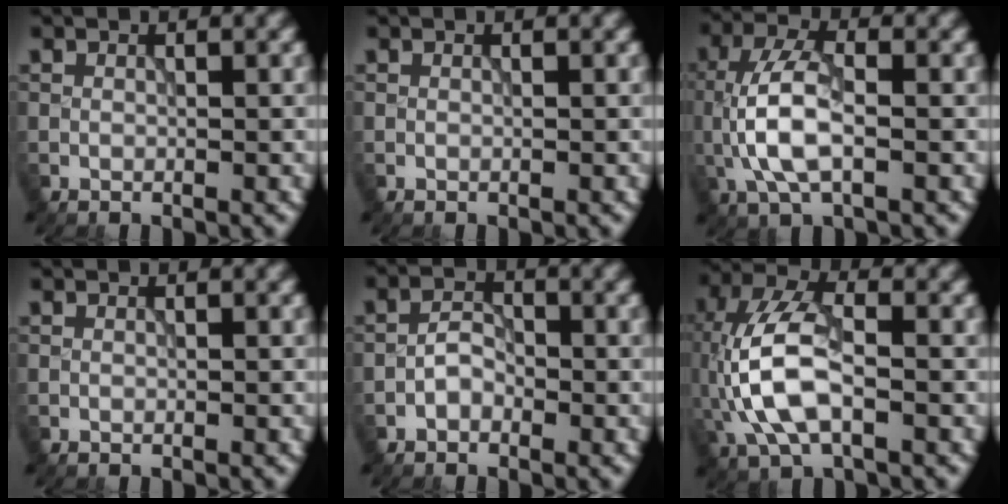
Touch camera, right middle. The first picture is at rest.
{"total": 0.0}
{"total": 6.0, "force": [-0.7, 2.7, 5.3], "torque": [-0.122, 0.006, -0.016]}
{"total": 0.0}
{"total": 1.9, "force": [-0.9, 1.2, 1.1], "torque": [-0.019, 0.008, -0.021]}
{"total": 8.3, "force": [-1.4, 4.1, 7.1], "torque": [-0.165, 0.016, -0.033]}